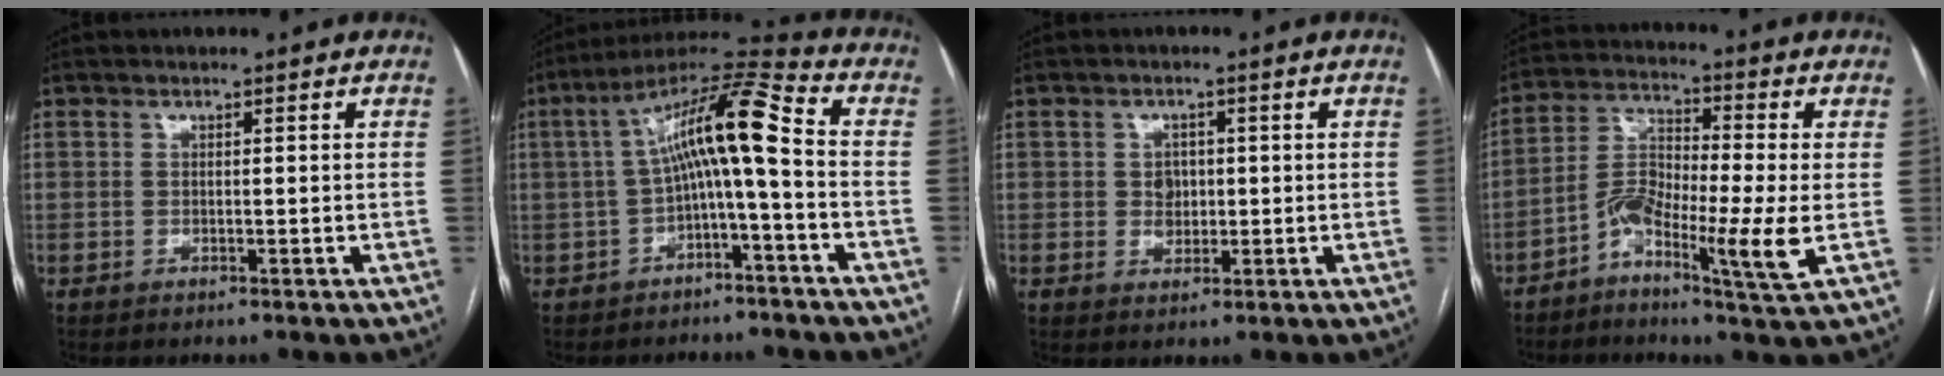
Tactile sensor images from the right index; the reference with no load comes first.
{"total": 11.8, "force": [-0.5, 1.1, 11.8], "torque": [-0.200, 0.048, -0.011]}
{"total": 2.9, "force": [0.2, 2.5, 1.5], "torque": [-0.020, 0.005, 0.007]}
{"total": 9.6, "force": [-3.5, 0.9, 8.9], "torque": [-0.181, 0.006, -0.075]}